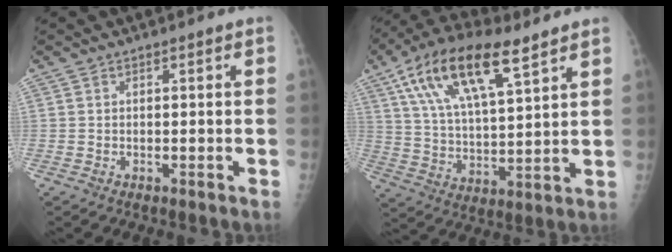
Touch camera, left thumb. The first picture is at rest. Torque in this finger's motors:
{"motor_torque": [0.76, 0.88, 1.60, -1.16, 0.51]}